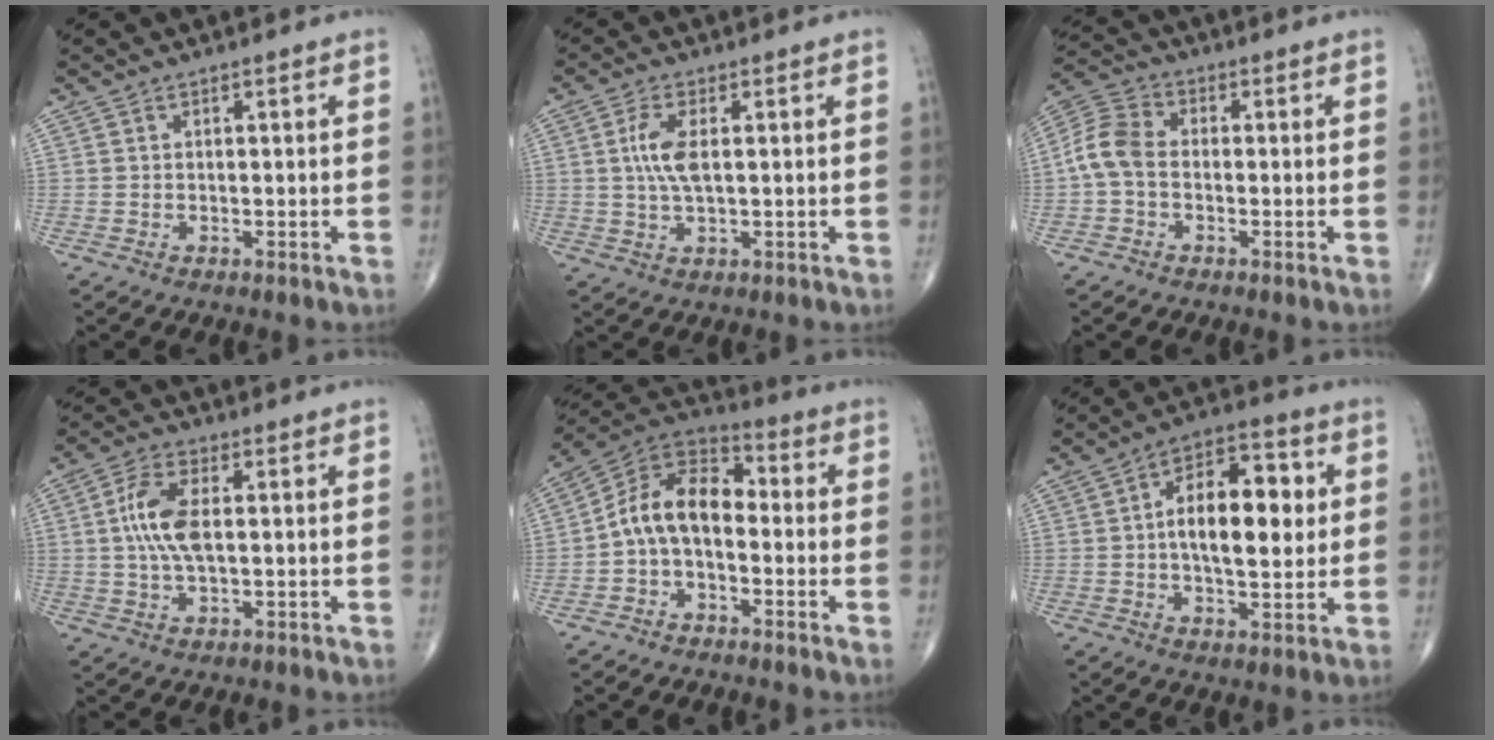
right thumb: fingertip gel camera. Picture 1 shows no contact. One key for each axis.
{"total": 5.9, "fx": 0.9, "fy": 2.3, "fz": 5.4, "tx": -0.122, "ty": 0.000, "tz": 0.017}
{"total": 7.4, "fx": -0.9, "fy": 5.0, "fz": 5.3, "tx": -0.106, "ty": 0.022, "tz": -0.032}
{"total": 8.5, "fx": 0.8, "fy": 3.8, "fz": 7.6, "tx": -0.163, "ty": 0.007, "tz": 0.014}
{"total": 11.5, "fx": -1.6, "fy": 7.3, "fz": 8.8, "tx": -0.139, "ty": 0.049, "tz": -0.045}
{"total": 15.0, "fx": 1.7, "fy": 7.4, "fz": 12.9, "tx": -0.182, "ty": 0.016, "tz": 0.020}